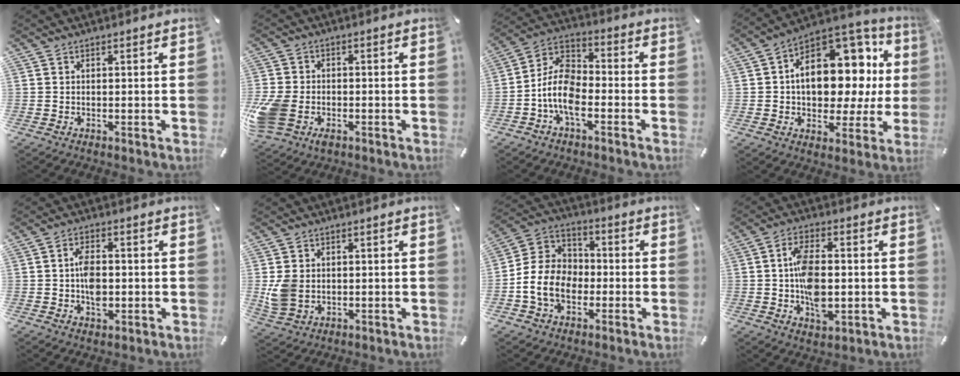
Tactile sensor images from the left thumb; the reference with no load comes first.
{"total": 7.7, "force": [-2.7, 5.8, 4.3], "torque": [-0.107, 0.011, -0.048]}
{"total": 10.8, "force": [-4.7, 6.2, 7.5], "torque": [-0.165, 0.012, -0.091]}
{"total": 16.2, "force": [2.5, 11.4, 11.2], "torque": [-0.148, -0.034, 0.048]}
{"total": 6.5, "force": [-0.6, 4.0, 5.0], "torque": [-0.088, -0.002, -0.013]}
{"total": 7.2, "force": [-0.1, 6.0, 3.9], "torque": [-0.091, 0.004, 0.002]}
{"total": 11.5, "force": [-3.2, 9.3, 5.9], "torque": [-0.135, 0.020, -0.058]}
{"total": 10.7, "force": [-0.6, 6.2, 8.6], "torque": [-0.152, 0.000, -0.013]}